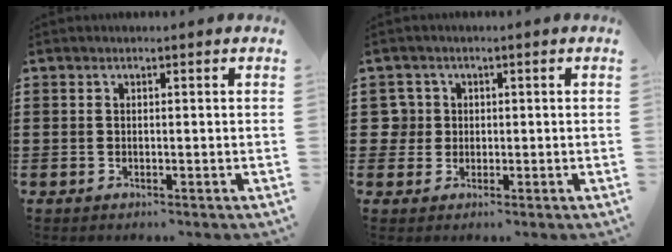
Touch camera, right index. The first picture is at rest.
{"total": 3.0, "force": [0.3, 2.9, 0.4], "torque": [-0.023, 0.011, 0.004]}